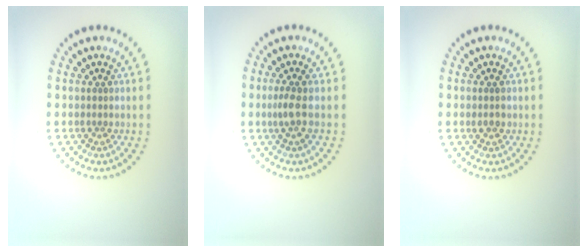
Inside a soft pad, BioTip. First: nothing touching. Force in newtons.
{"total": 1.9, "press": 1.5, "slide": 1.2}
{"total": 1.1, "press": 1.1, "slide": 0.2}